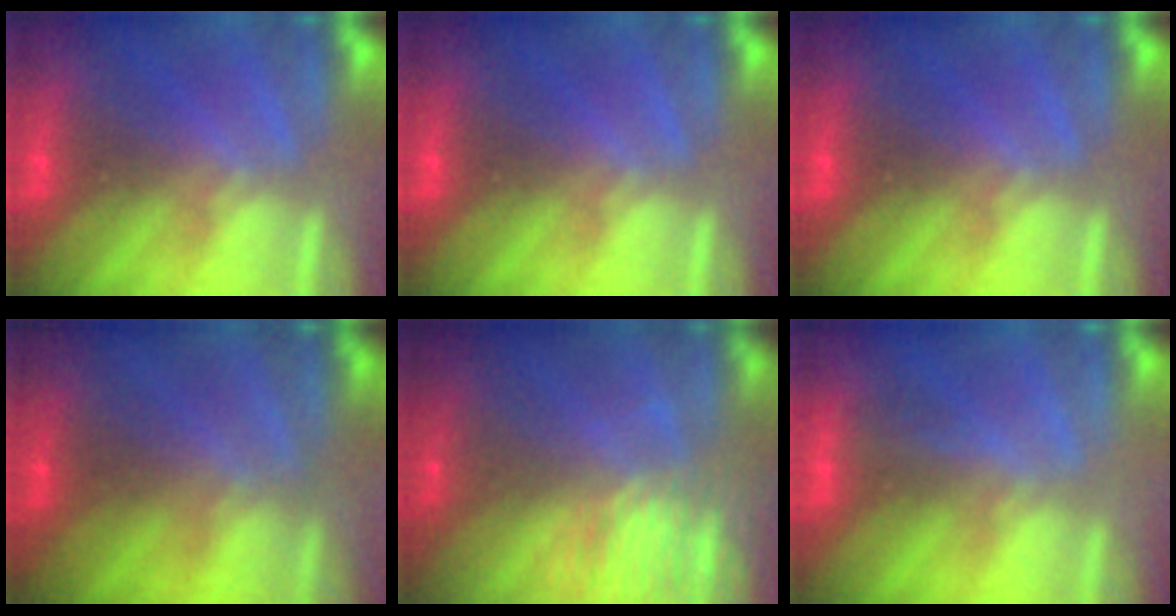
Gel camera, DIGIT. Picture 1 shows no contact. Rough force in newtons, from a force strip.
{"total": 0.0}
{"total": 0.0}
{"total": 1.8}
{"total": 6.4}
{"total": 2.8}